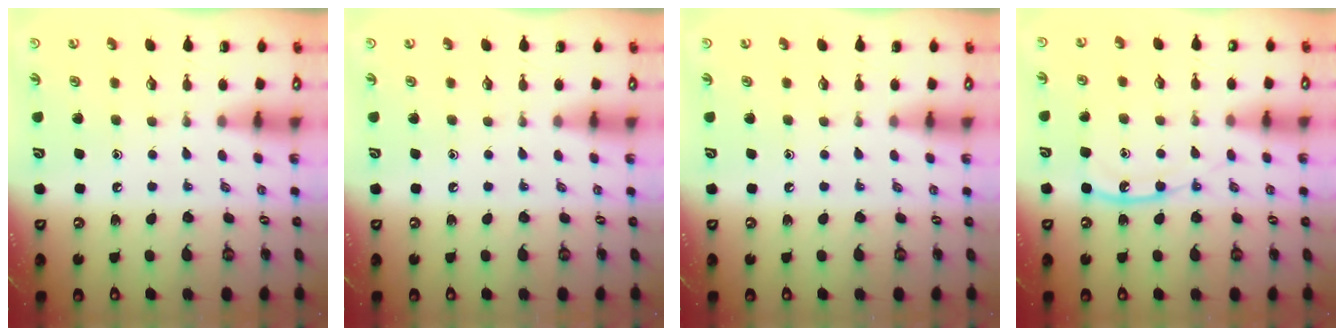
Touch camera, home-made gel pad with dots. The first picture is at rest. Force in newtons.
{"total": 0.0}
{"total": 0.0}
{"total": 10.9, "press": 10.9, "slide": 0.9}